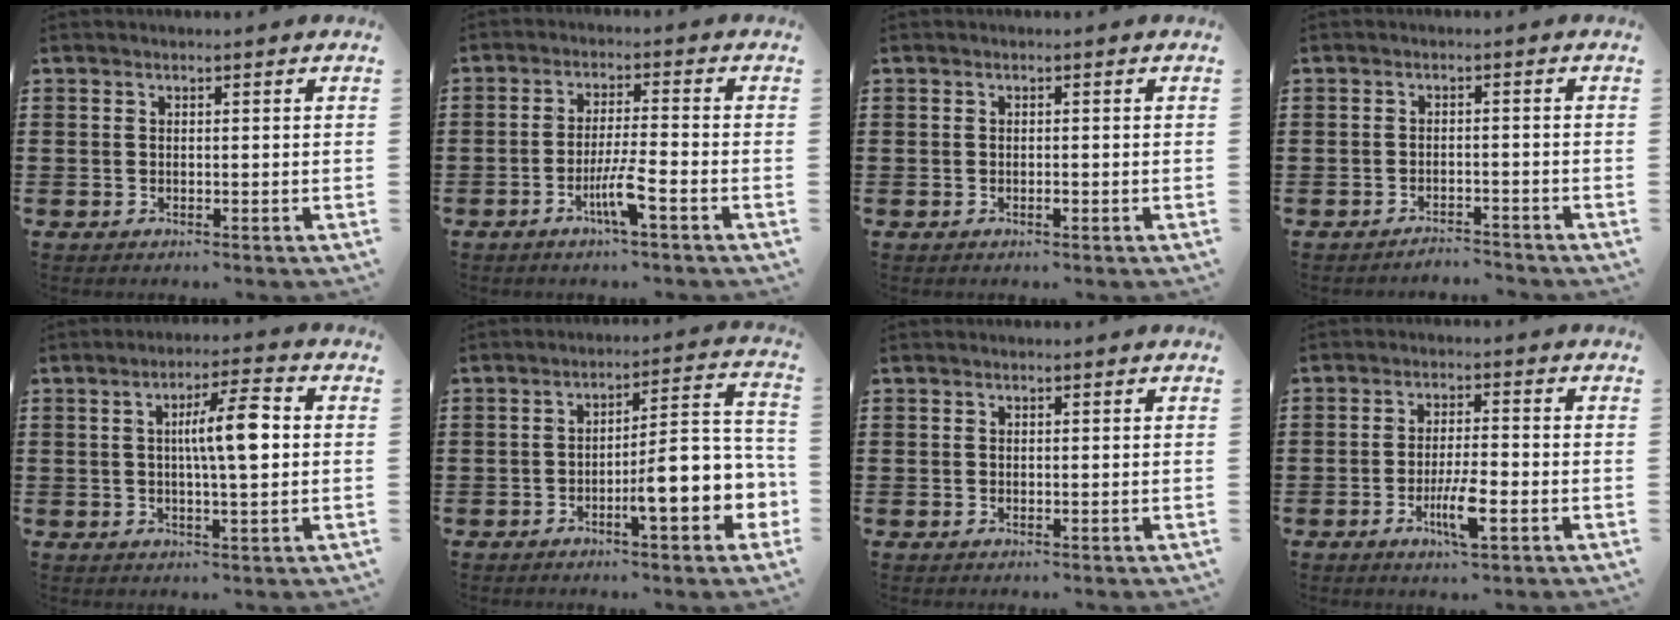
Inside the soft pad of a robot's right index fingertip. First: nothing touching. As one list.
[{"total": 5.2, "force": [-2.8, 0.0, 4.4], "torque": [-0.093, -0.013, -0.054]}, {"total": 0.7, "force": [-0.4, 0.2, 0.6], "torque": [-0.012, -0.004, -0.006]}, {"total": 2.2, "force": [-2.2, 0.1, -0.1], "torque": [-0.005, 0.003, -0.048]}, {"total": 7.5, "force": [0.8, 1.2, 7.3], "torque": [-0.128, 0.001, 0.007]}, {"total": 9.2, "force": [-3.2, 2.0, 8.4], "torque": [-0.121, -0.018, -0.057]}, {"total": 0.0}, {"total": 6.0, "force": [-2.4, 1.2, 5.4], "torque": [-0.106, -0.011, -0.044]}]